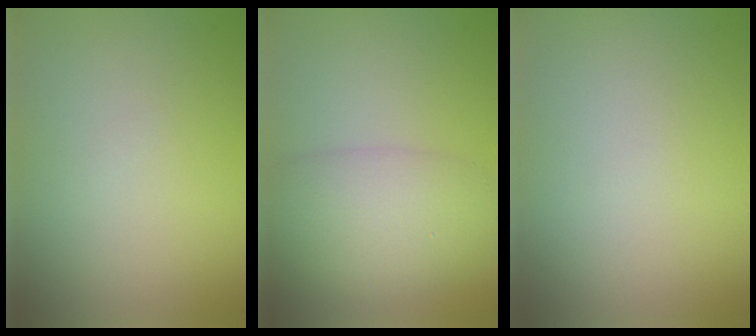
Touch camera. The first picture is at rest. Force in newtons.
{"total": 6.7, "press": 6.7, "slide": 0.4}
{"total": 0.0}